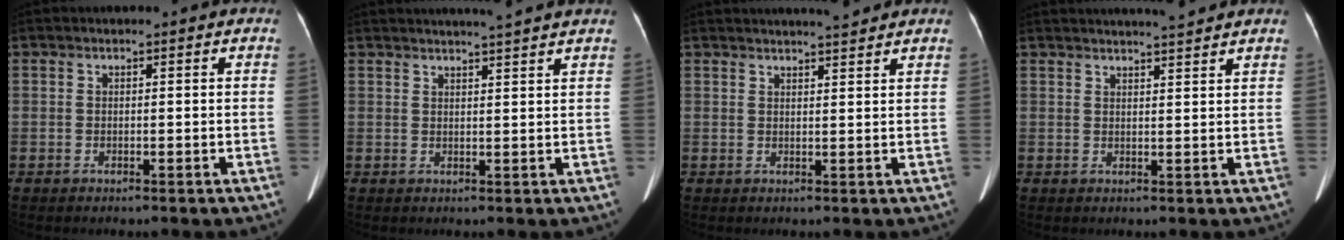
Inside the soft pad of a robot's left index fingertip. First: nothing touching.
{"total": 7.6, "force": [6.8, -0.7, 3.3], "torque": [-0.046, 0.016, 0.080]}
{"total": 5.7, "force": [5.2, -0.1, 2.2], "torque": [-0.036, 0.009, 0.069]}
{"total": 6.5, "force": [6.0, -0.5, 2.5], "torque": [-0.039, 0.010, 0.078]}